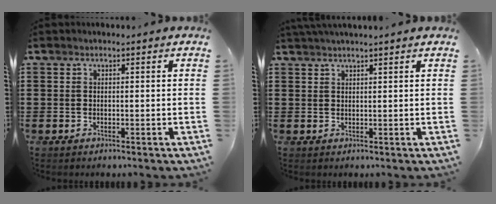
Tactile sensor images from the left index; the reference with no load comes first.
{"total": 1.4, "force": [1.3, -0.2, 0.5], "torque": [-0.010, 0.001, 0.025]}